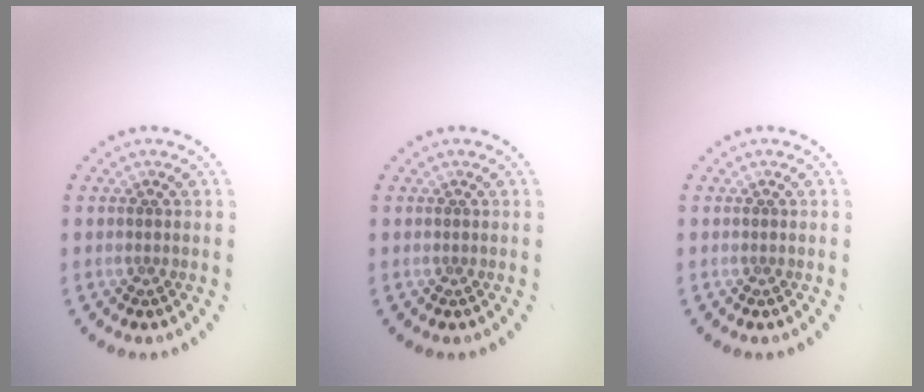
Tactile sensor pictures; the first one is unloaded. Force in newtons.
{"total": 0.0}
{"total": 0.0}